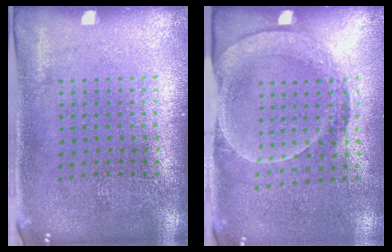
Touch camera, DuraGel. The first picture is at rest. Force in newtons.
{"total": 1.7, "press": 1.4, "slide": 1.1}